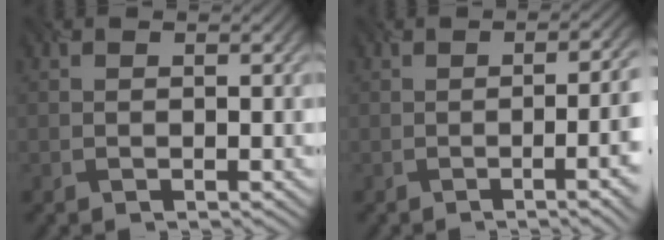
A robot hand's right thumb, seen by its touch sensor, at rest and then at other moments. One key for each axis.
{"total": 9.7, "fx": -2.2, "fy": 3.4, "fz": 8.8, "tx": -0.080, "ty": 0.003, "tz": -0.031}